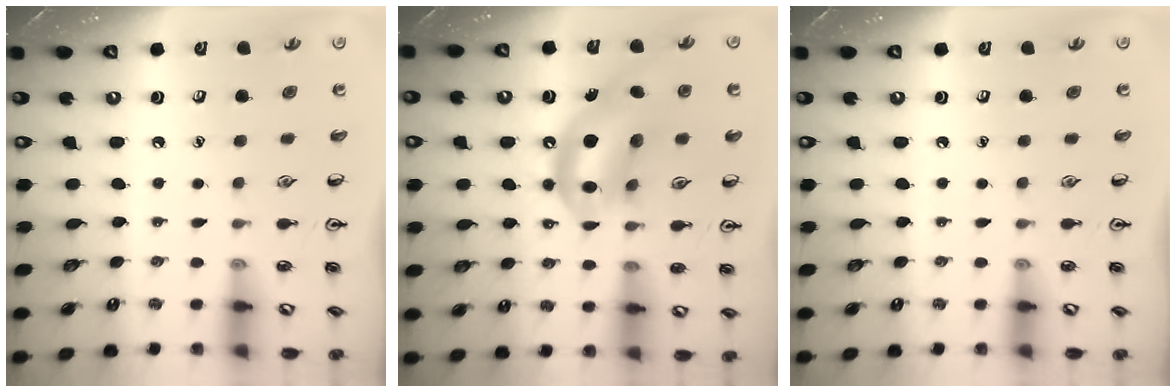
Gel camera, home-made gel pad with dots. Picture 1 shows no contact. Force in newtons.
{"total": 13.9, "press": 13.3, "slide": 4.0}
{"total": 0.0}